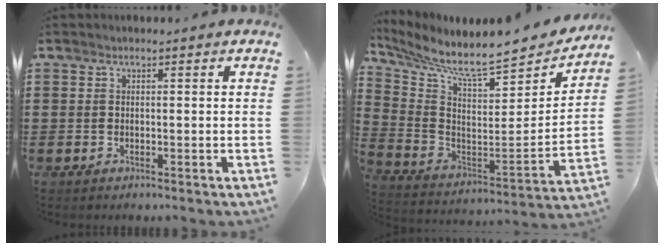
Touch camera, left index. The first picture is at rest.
{"total": 7.8, "force": [6.9, 0.3, 3.6], "torque": [-0.098, -0.072, 0.109]}